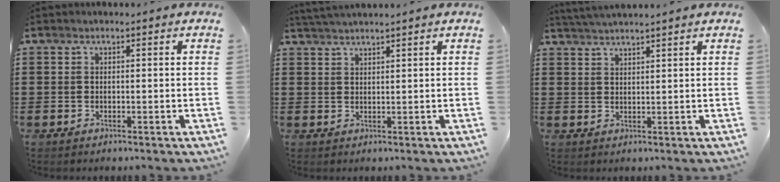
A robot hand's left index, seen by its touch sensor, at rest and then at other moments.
{"total": 2.0, "force": [1.9, -0.4, 0.4], "torque": [-0.011, -0.001, 0.038]}
{"total": 2.5, "force": [2.4, -0.6, 0.3], "torque": [-0.011, -0.004, 0.046]}